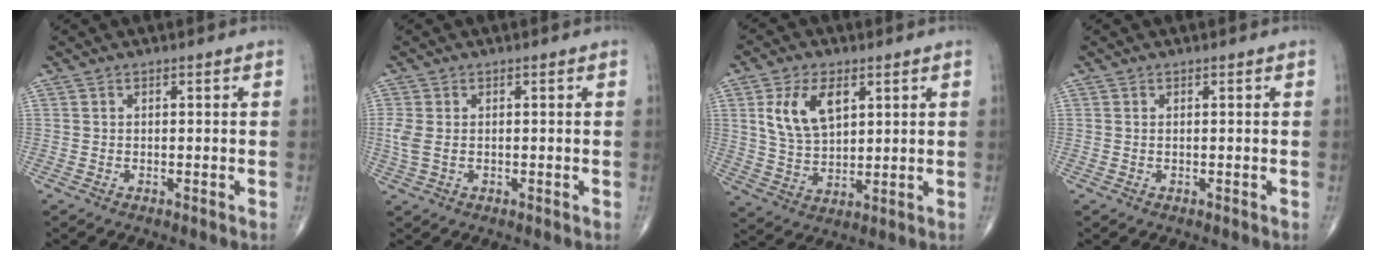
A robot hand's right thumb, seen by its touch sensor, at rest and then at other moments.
{"total": 3.2, "force": [0.0, 2.1, 2.4], "torque": [-0.076, 0.000, 0.000]}
{"total": 10.5, "force": [3.9, 6.1, 7.7], "torque": [-0.133, -0.011, 0.079]}
{"total": 0.0}